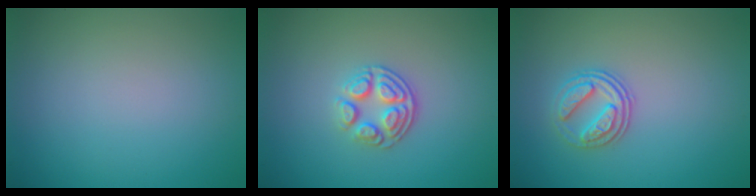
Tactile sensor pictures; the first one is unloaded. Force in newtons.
{"total": 3.2, "press": 2.6, "slide": 2.0}
{"total": 2.8, "press": 2.6, "slide": 1.2}